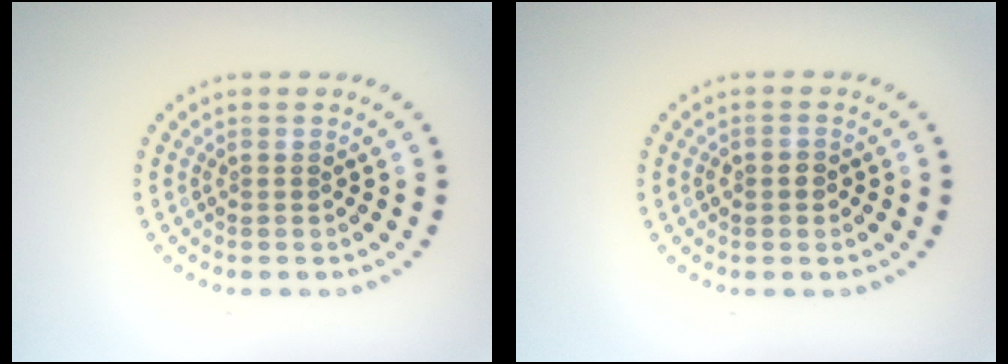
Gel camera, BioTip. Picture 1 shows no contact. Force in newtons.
{"total": 1.4, "press": 1.3, "slide": 0.4}